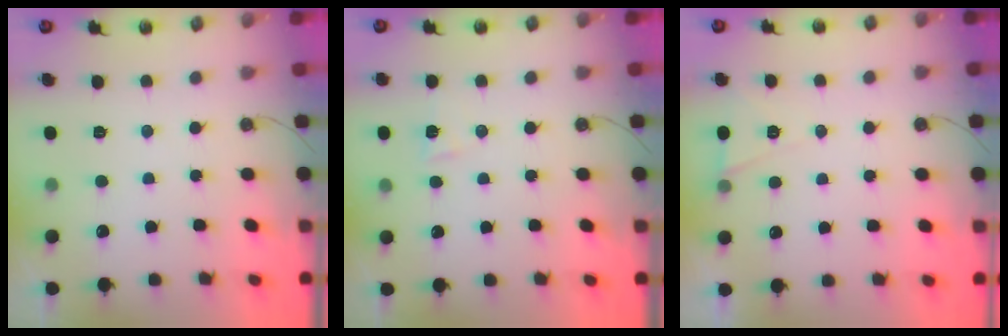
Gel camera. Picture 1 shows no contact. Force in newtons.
{"total": 4.9, "press": 4.5, "slide": 2.0}
{"total": 5.6, "press": 3.5, "slide": 4.4}